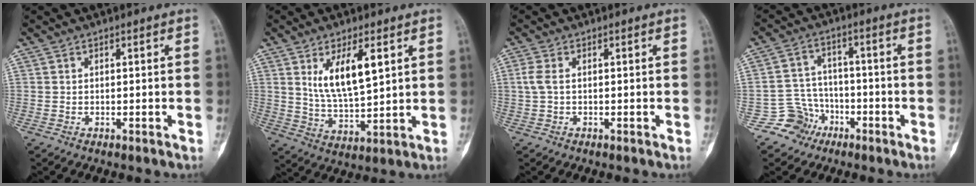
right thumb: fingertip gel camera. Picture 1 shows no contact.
{"total": 10.3, "force": [3.8, 3.8, 8.8], "torque": [-0.147, -0.024, 0.081]}
{"total": 2.2, "force": [0.0, 1.1, 1.9], "torque": [-0.051, 0.002, -0.003]}
{"total": 6.9, "force": [-4.1, 5.5, -0.1], "torque": [0.043, 0.039, -0.076]}